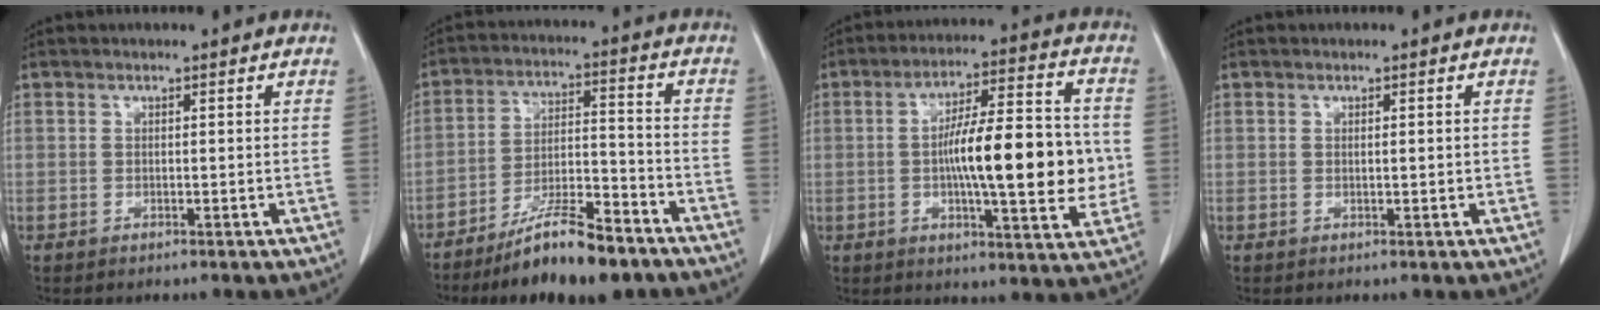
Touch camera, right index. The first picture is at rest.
{"total": 13.0, "force": [-9.6, 2.6, 8.3], "torque": [-0.141, 0.001, -0.163]}
{"total": 17.0, "force": [-1.0, 3.4, 16.6], "torque": [-0.260, 0.014, -0.017]}
{"total": 0.8, "force": [0.0, 0.2, 0.8], "torque": [-0.012, -0.001, 0.002]}